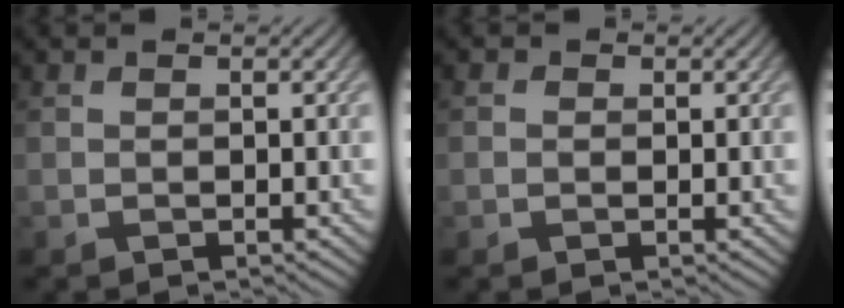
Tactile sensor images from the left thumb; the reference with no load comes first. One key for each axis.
{"total": 0.8, "fx": 0.0, "fy": 0.8, "fz": 0.2, "tx": -0.002, "ty": -0.004, "tz": -0.004}